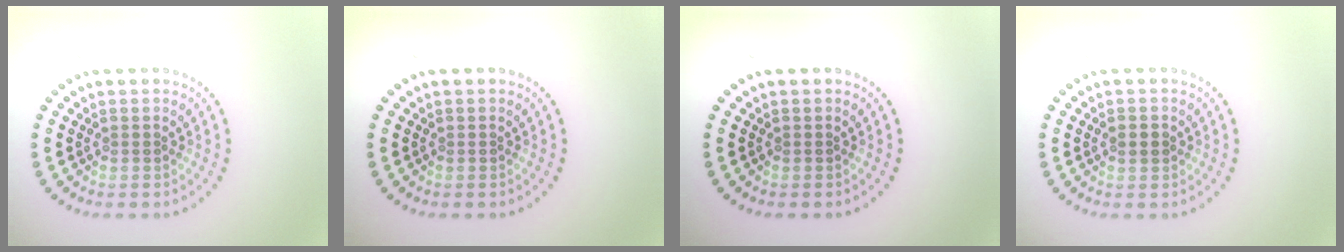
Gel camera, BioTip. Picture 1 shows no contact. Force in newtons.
{"total": 0.0}
{"total": 0.0}
{"total": 1.7, "press": 1.7, "slide": 0.1}